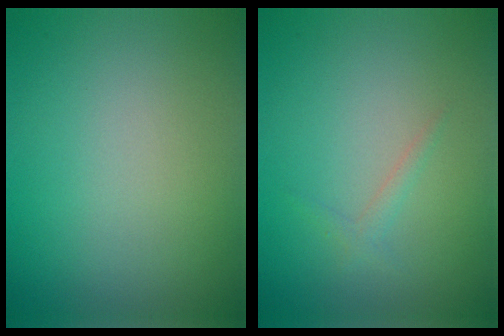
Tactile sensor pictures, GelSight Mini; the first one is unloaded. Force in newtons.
{"total": 0.9, "press": 0.9, "slide": 0.0}